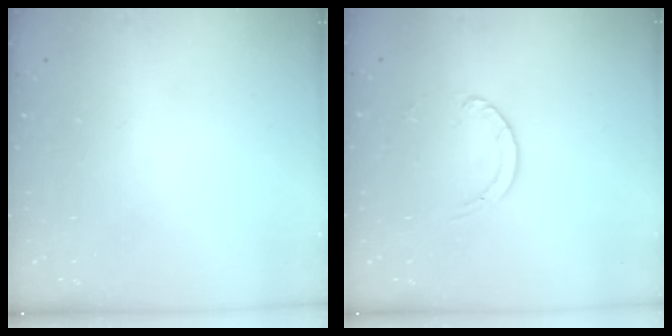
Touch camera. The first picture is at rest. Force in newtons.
{"total": 2.7, "press": 2.7, "slide": 0.3}